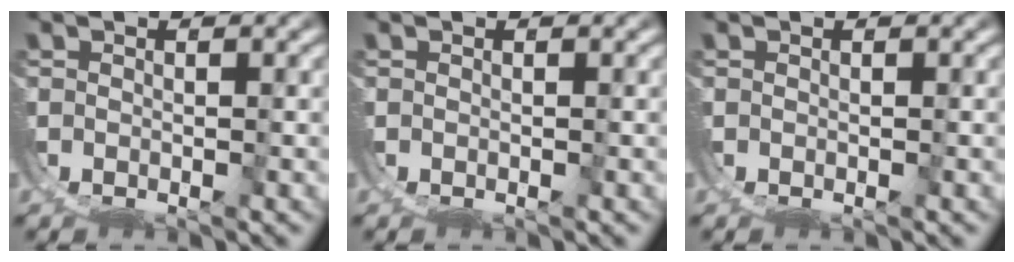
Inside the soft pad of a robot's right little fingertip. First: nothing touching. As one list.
[{"total": 0.0}, {"total": 0.0}]